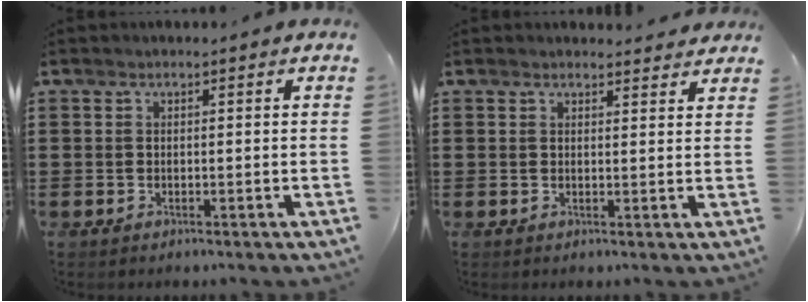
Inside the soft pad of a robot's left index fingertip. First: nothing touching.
{"total": 1.9, "force": [1.9, 0.4, 0.2], "torque": [0.000, -0.004, 0.035]}